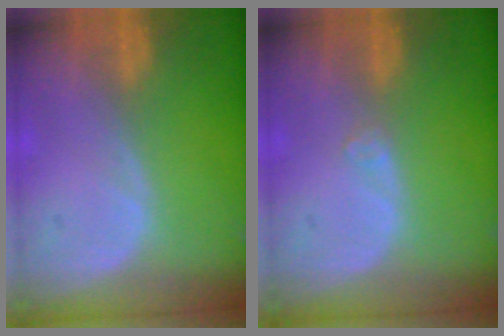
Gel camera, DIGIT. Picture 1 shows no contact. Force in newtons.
{"total": 0.9, "press": 0.8, "slide": 0.2}